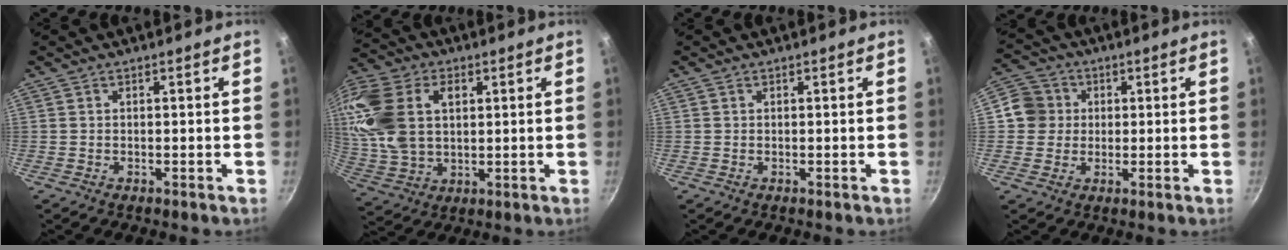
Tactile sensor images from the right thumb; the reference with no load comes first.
{"total": 18.3, "force": [4.5, 12.4, 12.8], "torque": [-0.261, 0.003, 0.090]}
{"total": 0.0}
{"total": 6.9, "force": [1.0, 6.6, 1.8], "torque": [0.011, 0.009, 0.004]}